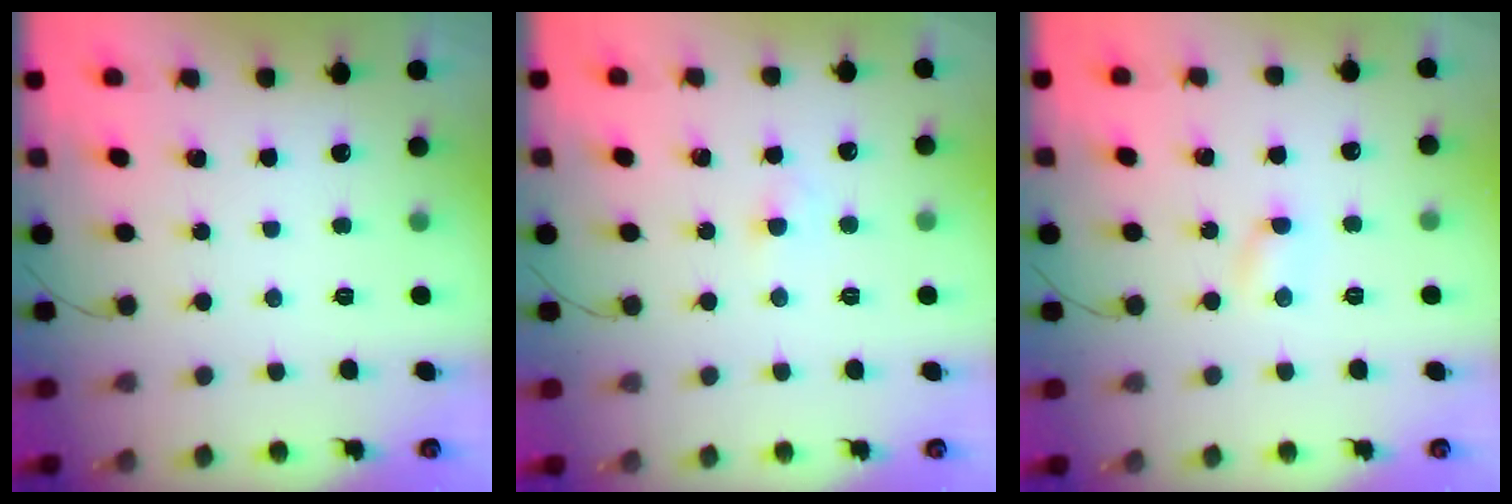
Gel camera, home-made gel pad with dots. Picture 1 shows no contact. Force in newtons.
{"total": 2.8, "press": 2.6, "slide": 1.0}
{"total": 2.7, "press": 2.6, "slide": 0.8}